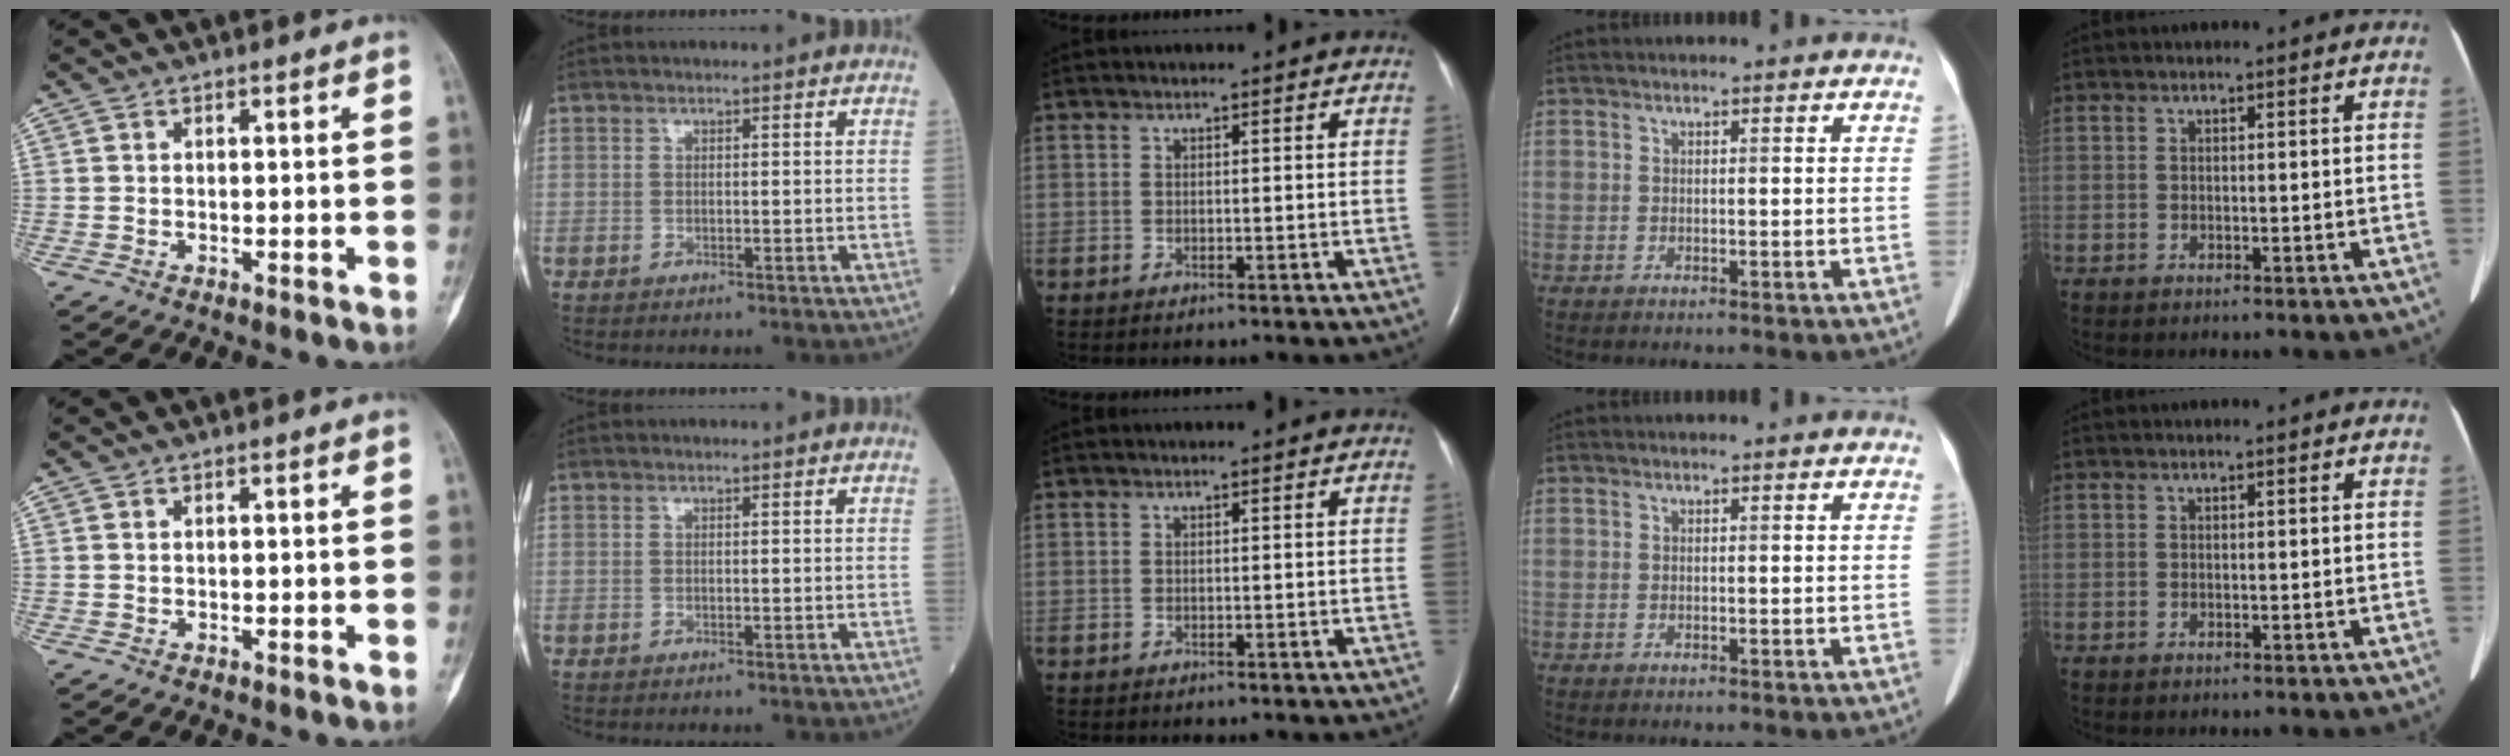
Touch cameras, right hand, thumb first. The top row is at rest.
{}